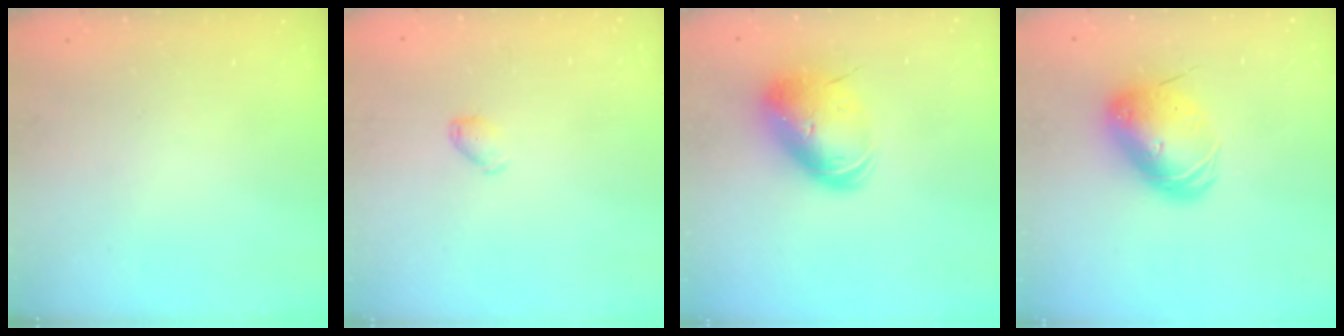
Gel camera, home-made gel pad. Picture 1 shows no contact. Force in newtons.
{"total": 4.6, "press": 4.5, "slide": 0.8}
{"total": 13.7, "press": 13.6, "slide": 2.1}
{"total": 10.8, "press": 10.6, "slide": 2.1}